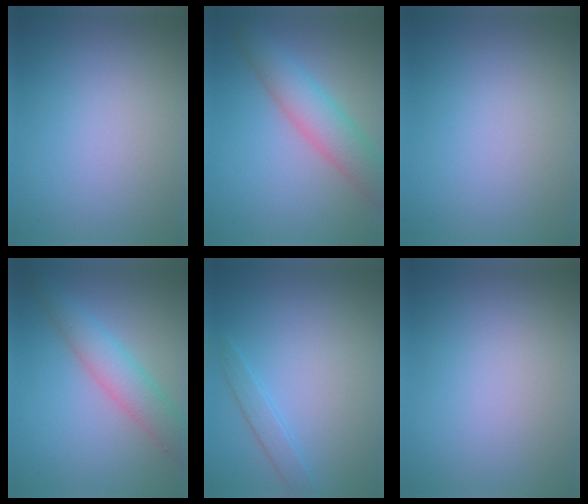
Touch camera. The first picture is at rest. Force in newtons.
{"total": 5.3, "press": 5.3, "slide": 0.2}
{"total": 0.0}
{"total": 4.3, "press": 4.3, "slide": 0.1}
{"total": 1.6, "press": 1.6, "slide": 0.1}
{"total": 0.0}